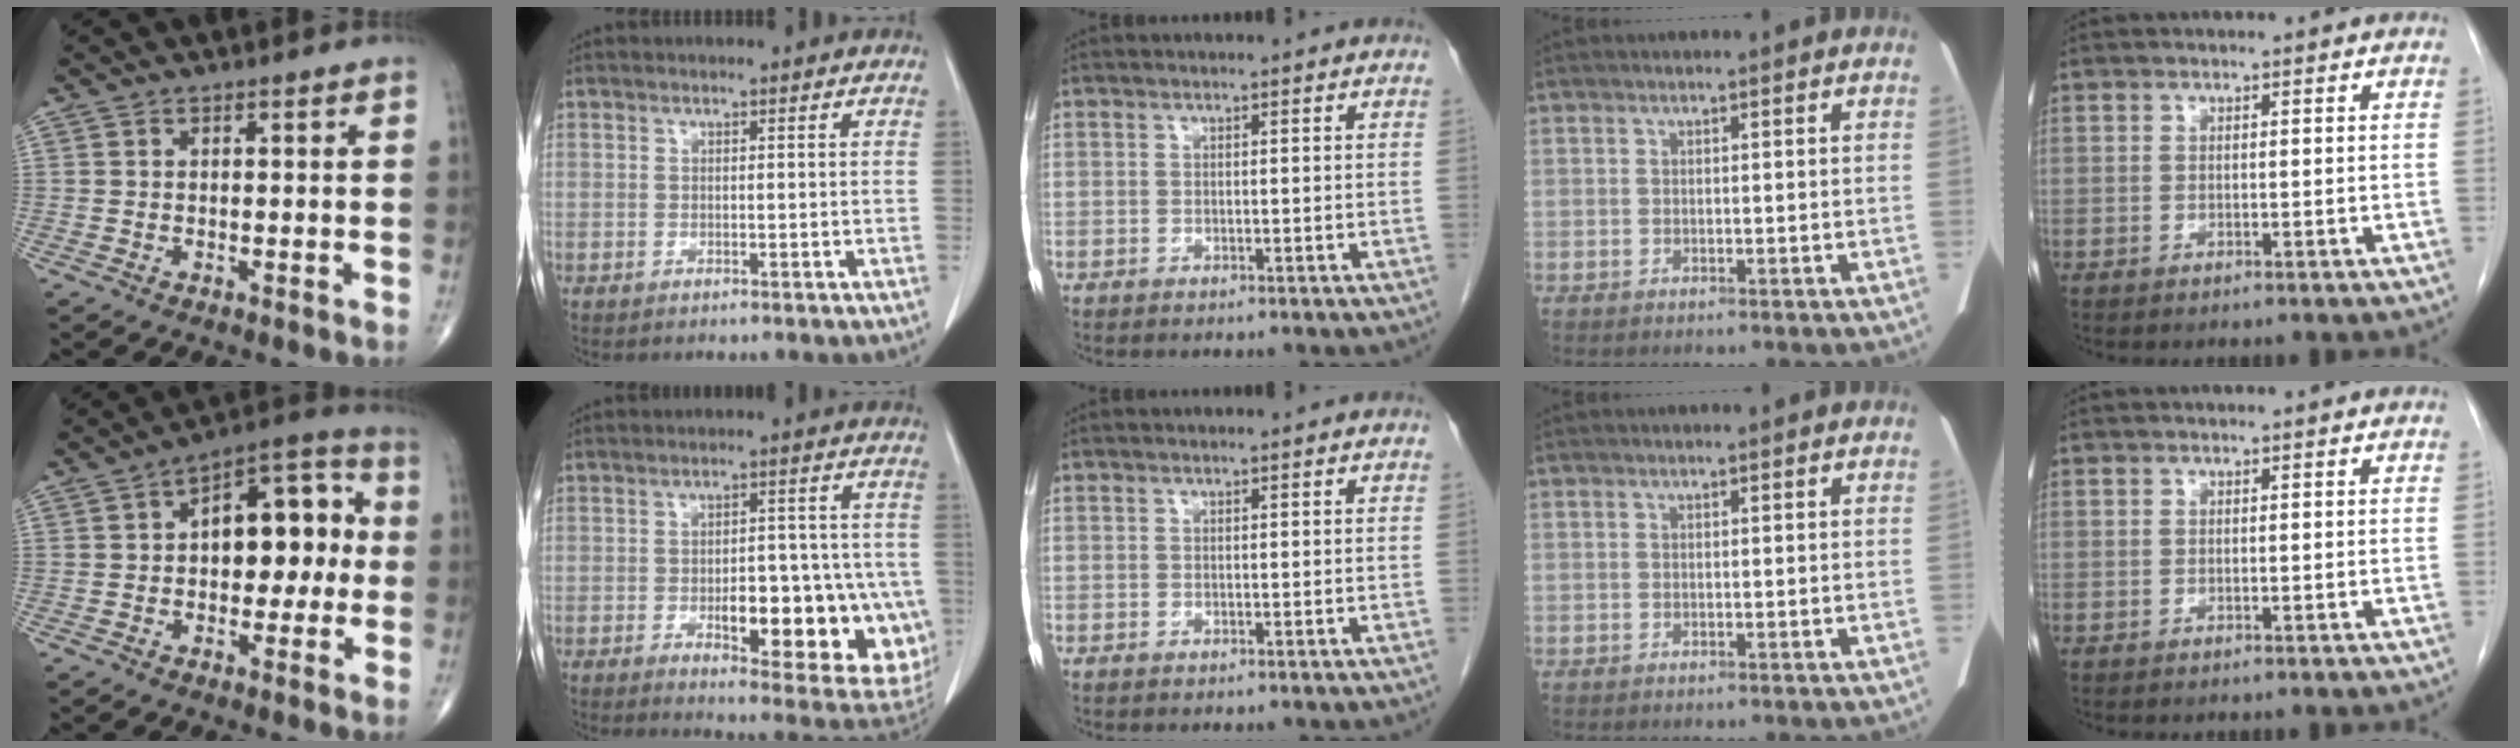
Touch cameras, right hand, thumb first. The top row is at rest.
{"thumb": {"total": 14.2, "force": [0.7, 8.0, 11.7], "torque": [-0.125, 0.042, 0.002]}, "index": {"total": 17.3, "force": [-4.7, 6.1, 15.5], "torque": [-0.122, 0.018, -0.037]}}